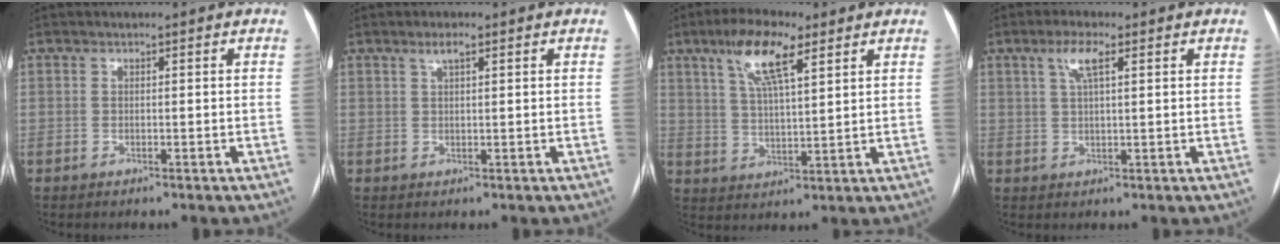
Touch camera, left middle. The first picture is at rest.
{"total": 1.9, "force": [1.2, 0.3, 1.5], "torque": [-0.032, 0.006, 0.023]}
{"total": 9.6, "force": [5.3, 2.0, 7.7], "torque": [-0.149, 0.012, 0.097]}
{"total": 3.9, "force": [1.8, 0.7, 3.4], "torque": [-0.070, 0.009, 0.035]}